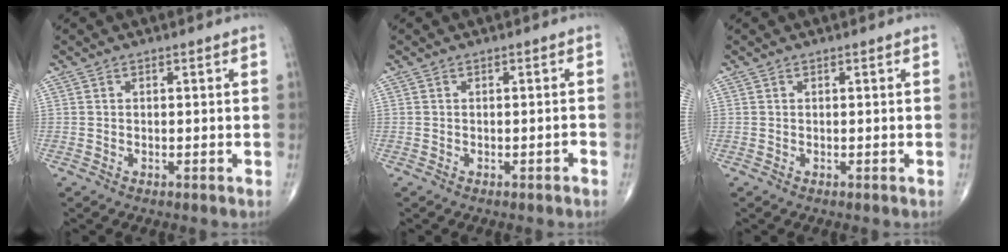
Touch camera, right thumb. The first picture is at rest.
{"total": 0.8, "force": [-0.6, 0.1, 0.6], "torque": [-0.010, 0.007, -0.008]}
{"total": 0.0}